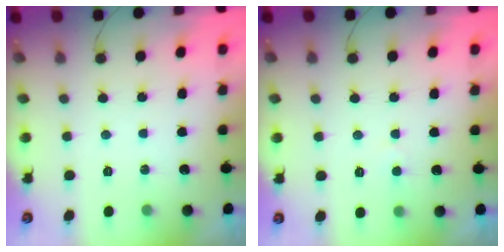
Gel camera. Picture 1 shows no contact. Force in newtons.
{"total": 2.6, "press": 2.6, "slide": 0.4}